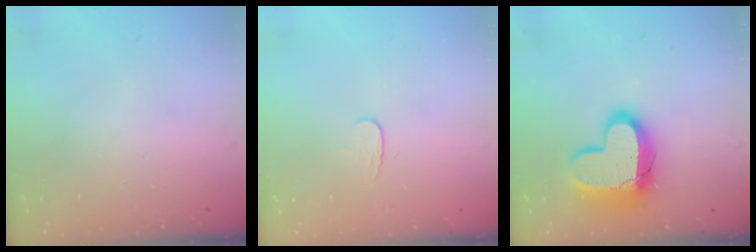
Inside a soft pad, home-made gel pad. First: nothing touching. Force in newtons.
{"total": 3.7, "press": 3.7, "slide": 0.4}
{"total": 15.8, "press": 15.7, "slide": 1.0}